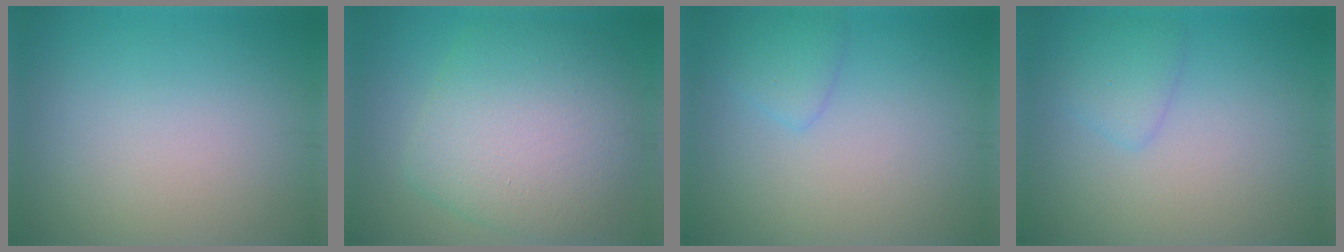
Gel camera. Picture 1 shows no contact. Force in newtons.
{"total": 9.3, "press": 9.3, "slide": 0.3}
{"total": 1.7, "press": 1.7, "slide": 0.2}
{"total": 1.9, "press": 1.9, "slide": 0.2}